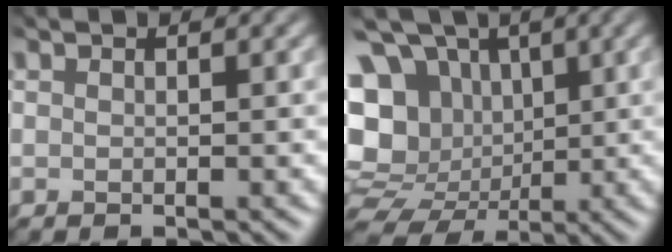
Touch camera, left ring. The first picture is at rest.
{"total": 14.9, "force": [1.7, 13.1, 6.9], "torque": [-0.174, 0.005, 0.042]}